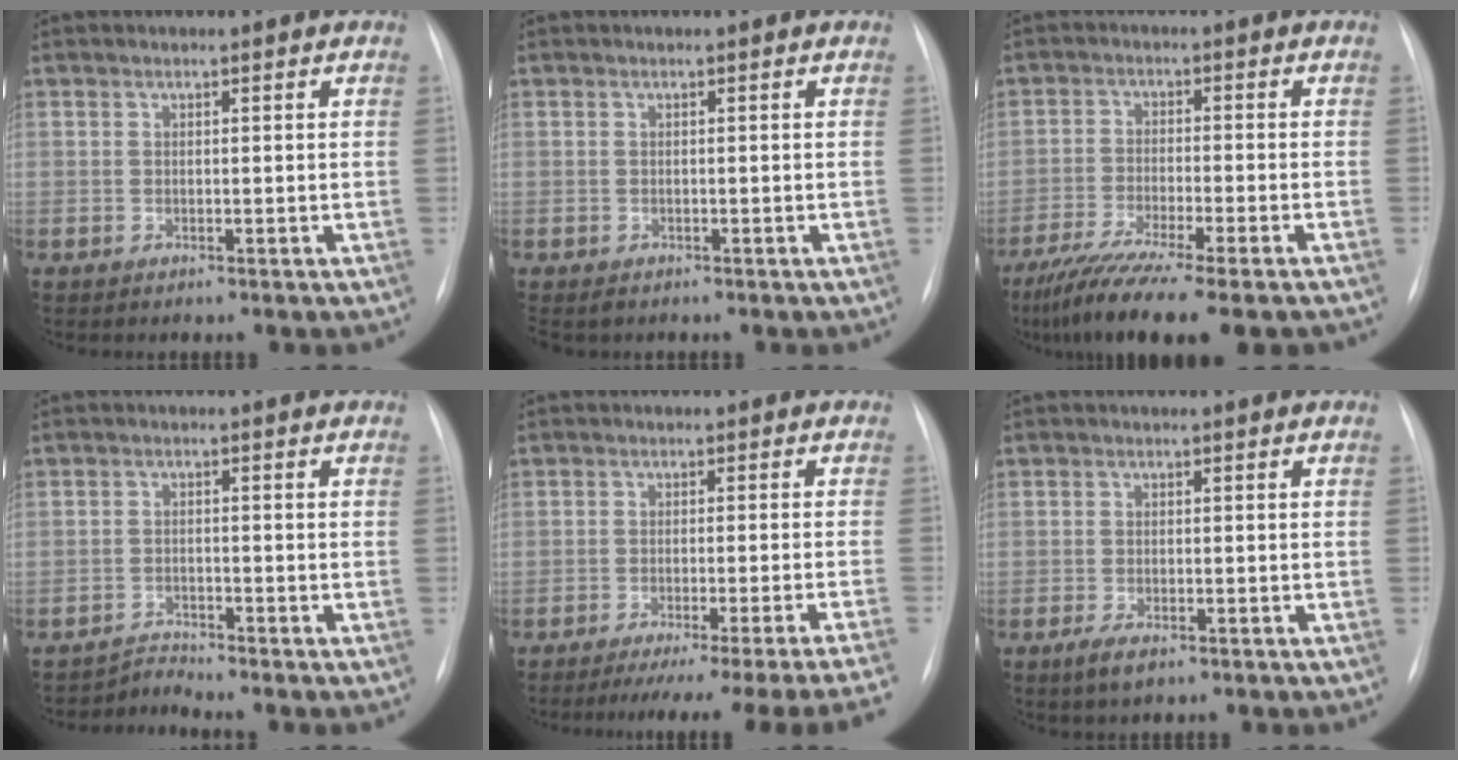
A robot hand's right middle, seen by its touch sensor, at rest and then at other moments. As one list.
[{"total": 1.3, "force": [-1.0, 0.7, 0.5], "torque": [-0.009, -0.001, -0.009]}, {"total": 15.2, "force": [-11.9, 0.9, 9.4], "torque": [-0.151, -0.042, -0.190]}, {"total": 2.5, "force": [-2.0, -0.8, -1.1], "torque": [0.026, -0.012, -0.035]}, {"total": 18.0, "force": [-15.8, -2.7, 8.1], "torque": [-0.058, -0.035, -0.204]}, {"total": 2.9, "force": [-1.7, 0.8, 2.2], "torque": [-0.049, -0.006, -0.027]}]